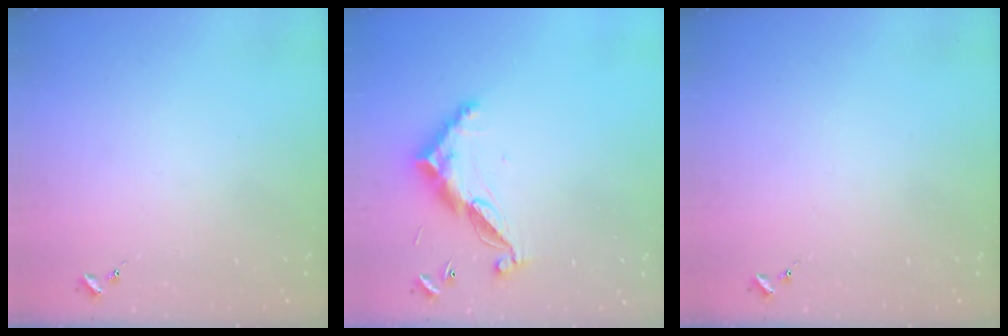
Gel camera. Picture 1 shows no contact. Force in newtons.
{"total": 12.2, "press": 12.1, "slide": 0.3}
{"total": 0.0}